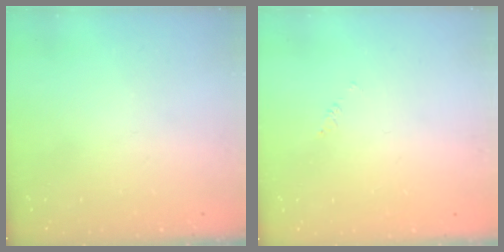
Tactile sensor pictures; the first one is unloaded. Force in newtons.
{"total": 1.7, "press": 1.7, "slide": 0.3}